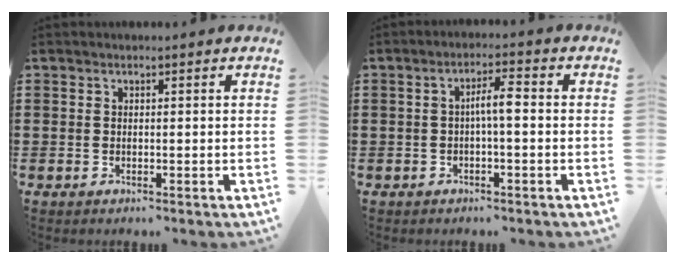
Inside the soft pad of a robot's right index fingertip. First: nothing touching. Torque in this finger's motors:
{"motor_torque": [0.89, -0.47, 0.14, 0.10]}